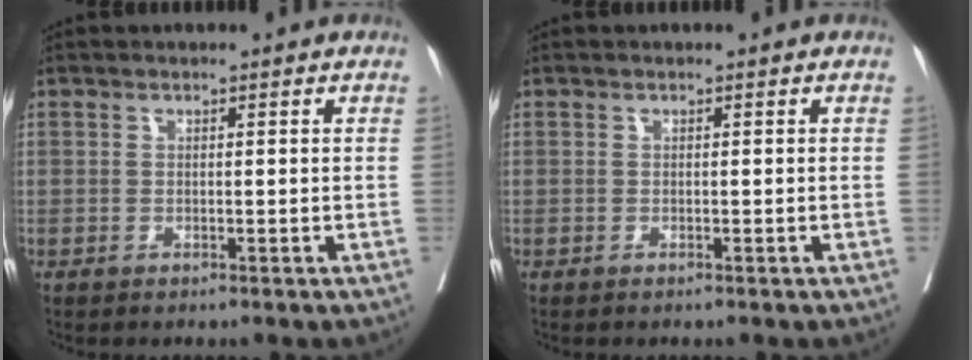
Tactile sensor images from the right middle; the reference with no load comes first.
{"total": 0.0}